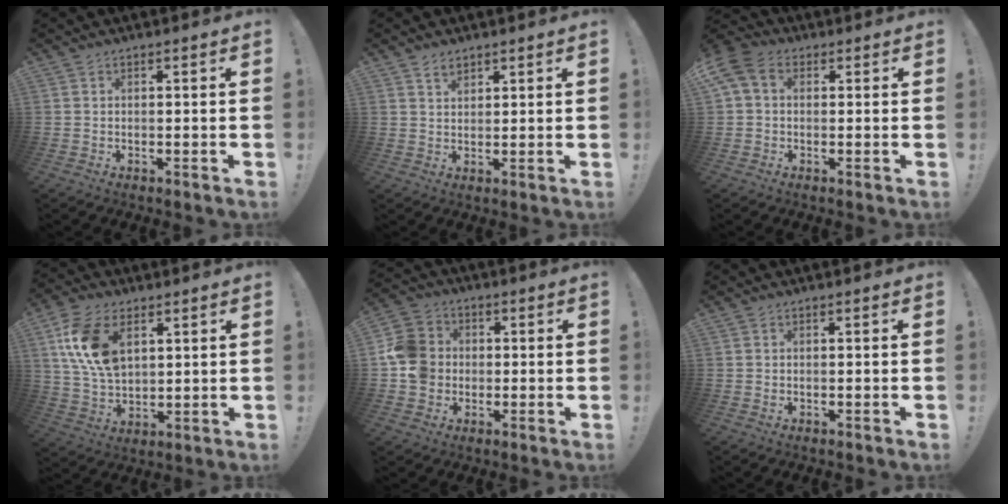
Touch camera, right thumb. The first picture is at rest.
{"total": 3.2, "force": [2.4, 1.7, 1.1], "torque": [-0.009, -0.014, 0.043]}
{"total": 7.6, "force": [2.4, 5.2, 4.9], "torque": [-0.105, 0.002, 0.053]}
{"total": 15.1, "force": [5.9, 9.5, 10.2], "torque": [-0.198, -0.011, 0.115]}
{"total": 11.7, "force": [-0.7, 10.6, 4.9], "torque": [-0.085, 0.022, -0.007]}
{"total": 0.0}